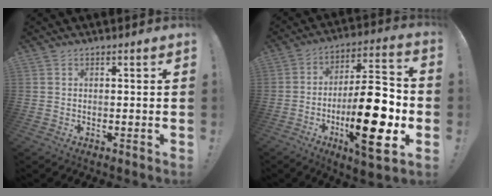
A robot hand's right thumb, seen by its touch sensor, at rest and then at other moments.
{"total": 22.9, "force": [-6.4, 7.2, 20.8], "torque": [-0.341, 0.029, -0.098]}